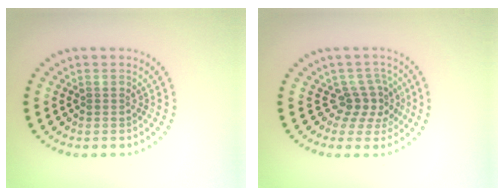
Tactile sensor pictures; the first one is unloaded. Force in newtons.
{"total": 2.6, "press": 1.8, "slide": 1.9}